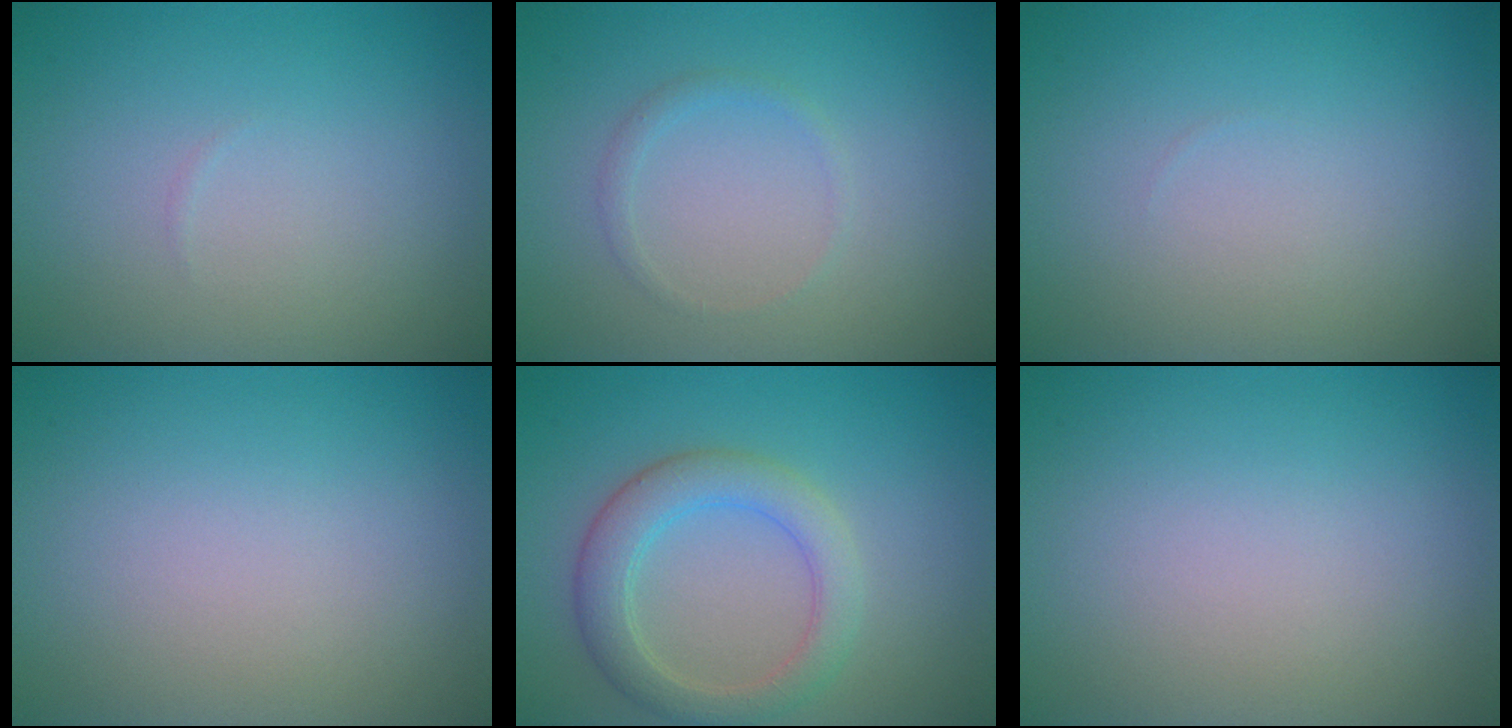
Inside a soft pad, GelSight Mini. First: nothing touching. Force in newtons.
{"total": 0.9, "press": 0.9, "slide": 0.1}
{"total": 0.0}
{"total": 0.0}
{"total": 4.0, "press": 4.0, "slide": 0.2}
{"total": 0.0}